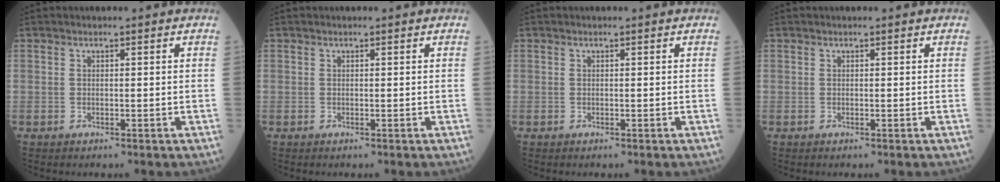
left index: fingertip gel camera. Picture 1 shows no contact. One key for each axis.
{"total": 0.0}
{"total": 0.0}
{"total": 0.0}